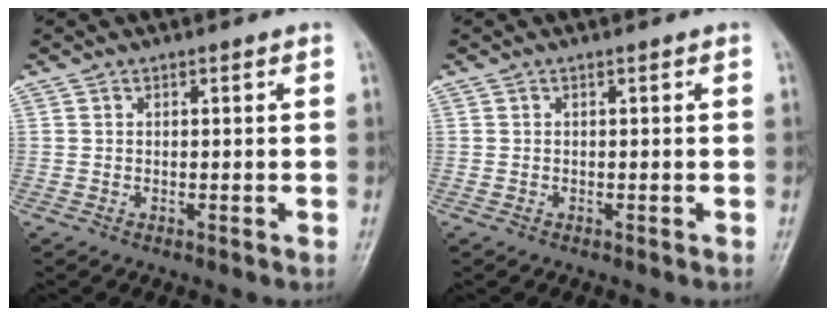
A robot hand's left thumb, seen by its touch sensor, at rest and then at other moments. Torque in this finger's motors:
{"motor_torque": [-0.03, -0.24, 0.22, 0.11, 0.05]}